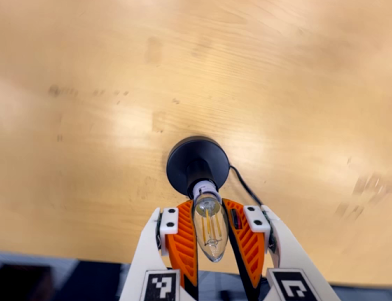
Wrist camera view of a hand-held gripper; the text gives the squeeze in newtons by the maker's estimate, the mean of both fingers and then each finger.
{"total": 14.5, "left": 13.6, "right": 15.3}